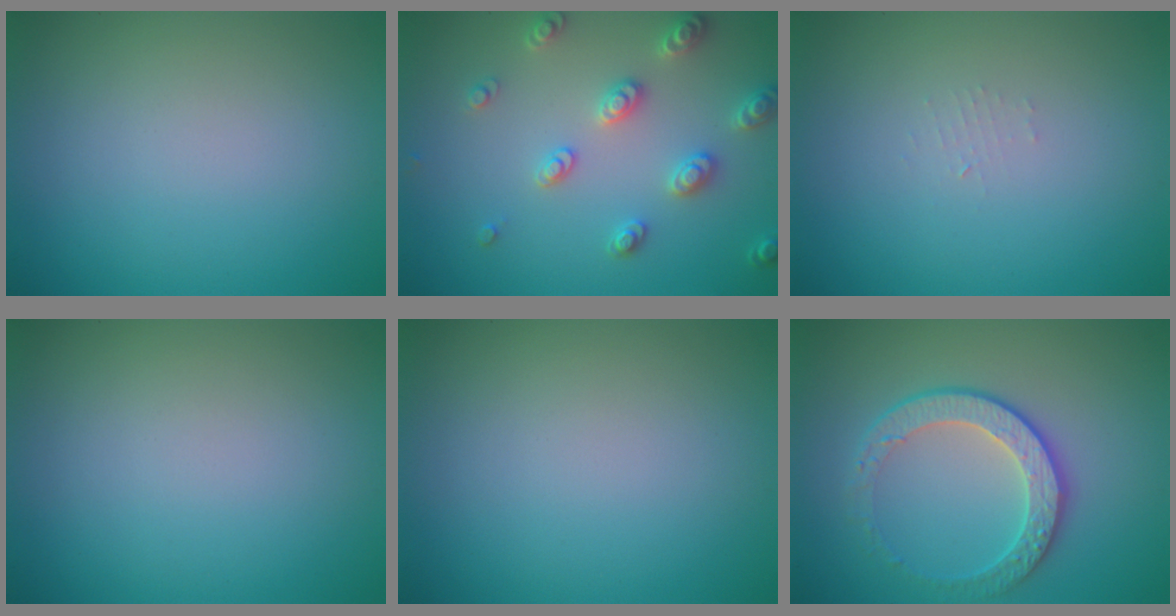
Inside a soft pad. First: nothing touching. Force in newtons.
{"total": 3.4, "press": 3.2, "slide": 1.0}
{"total": 0.7, "press": 0.7, "slide": 0.1}
{"total": 0.0}
{"total": 0.0}
{"total": 3.8, "press": 3.4, "slide": 1.8}